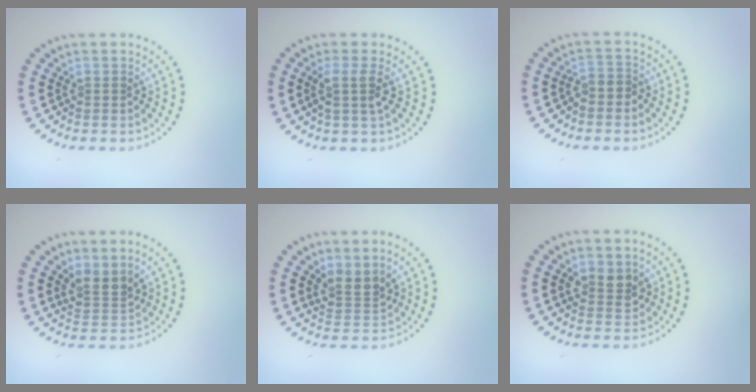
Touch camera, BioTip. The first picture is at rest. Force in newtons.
{"total": 2.0, "press": 1.6, "slide": 1.3}
{"total": 1.2, "press": 0.8, "slide": 0.8}
{"total": 2.6, "press": 1.9, "slide": 1.7}
{"total": 2.6, "press": 1.9, "slide": 1.8}
{"total": 2.4, "press": 2.3, "slide": 0.7}